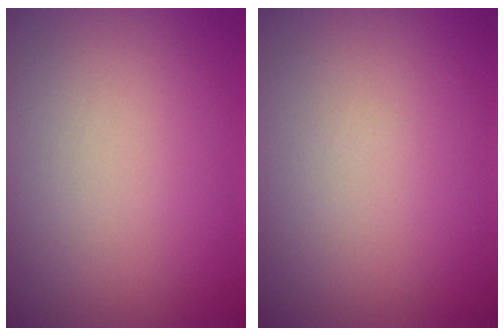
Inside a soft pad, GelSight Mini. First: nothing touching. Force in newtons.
{"total": 0.0}